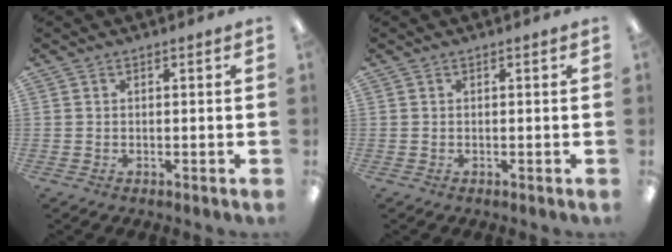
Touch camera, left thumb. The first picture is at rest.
{"total": 0.0}